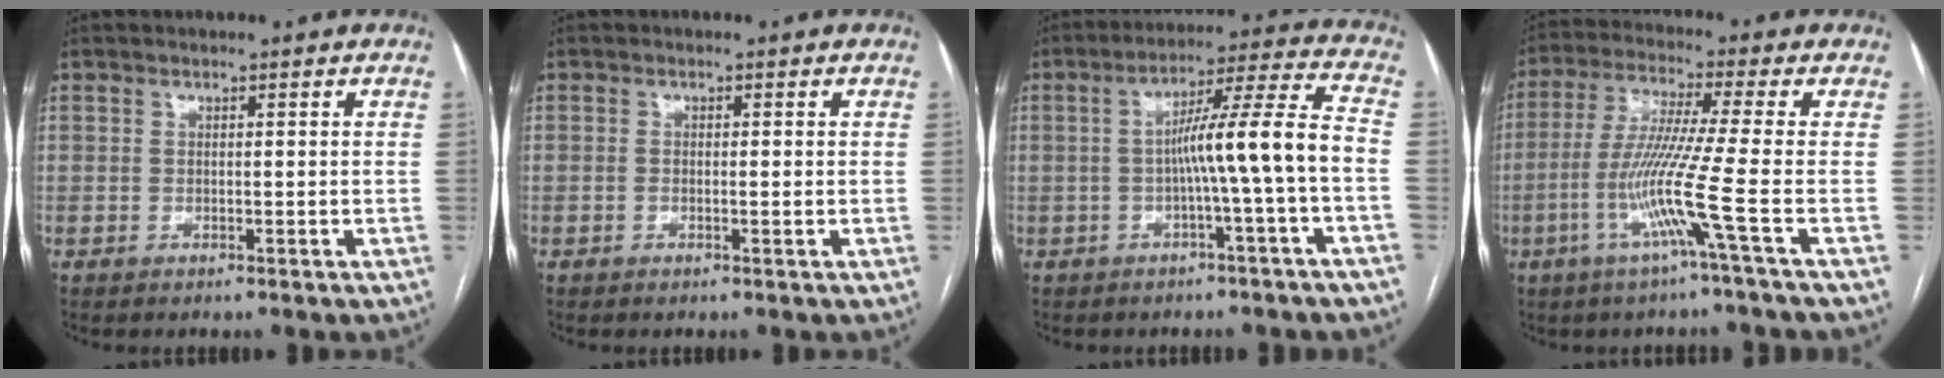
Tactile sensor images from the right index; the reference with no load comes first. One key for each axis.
{"total": 0.8, "fx": -0.1, "fy": 0.2, "fz": 0.8, "tx": -0.012, "ty": 0.003, "tz": 0.001}
{"total": 10.3, "fx": -2.1, "fy": -1.5, "fz": 10.0, "tx": -0.159, "ty": 0.027, "tz": -0.031}
{"total": 10.2, "fx": -3.8, "fy": -2.5, "fz": 9.1, "tx": -0.185, "ty": -0.017, "tz": -0.079}